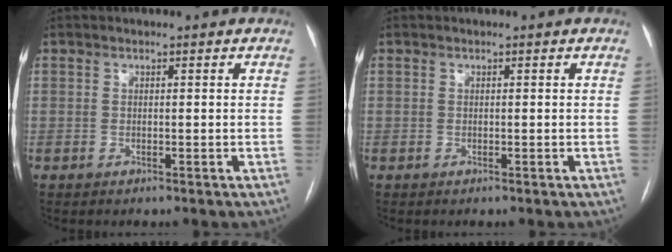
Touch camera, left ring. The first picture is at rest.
{"total": 0.0}